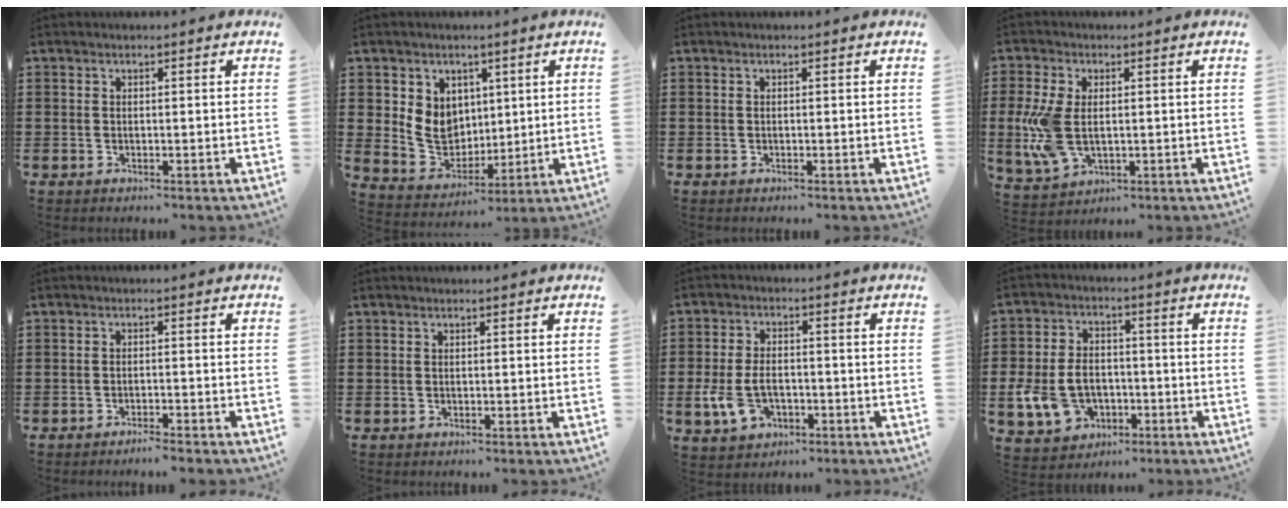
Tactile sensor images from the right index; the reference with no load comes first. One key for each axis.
{"total": 7.5, "fx": 1.7, "fy": 6.7, "fz": 2.7, "tx": -0.063, "ty": 0.007, "tz": 0.035}
{"total": 0.0}
{"total": 8.2, "fx": -0.3, "fy": 4.8, "fz": 6.6, "tx": -0.163, "ty": -0.002, "tz": -0.008}
{"total": 1.8, "fx": -1.7, "fy": -0.1, "fz": 0.6, "tx": -0.012, "ty": 0.001, "tz": -0.032}
{"total": 0.0}
{"total": 6.3, "fx": -2.0, "fy": 4.1, "fz": 4.3, "tx": -0.103, "ty": 0.003, "tz": -0.042}
{"total": 8.5, "fx": -2.2, "fy": 6.6, "fz": 4.9, "tx": -0.132, "ty": 0.013, "tz": -0.044}